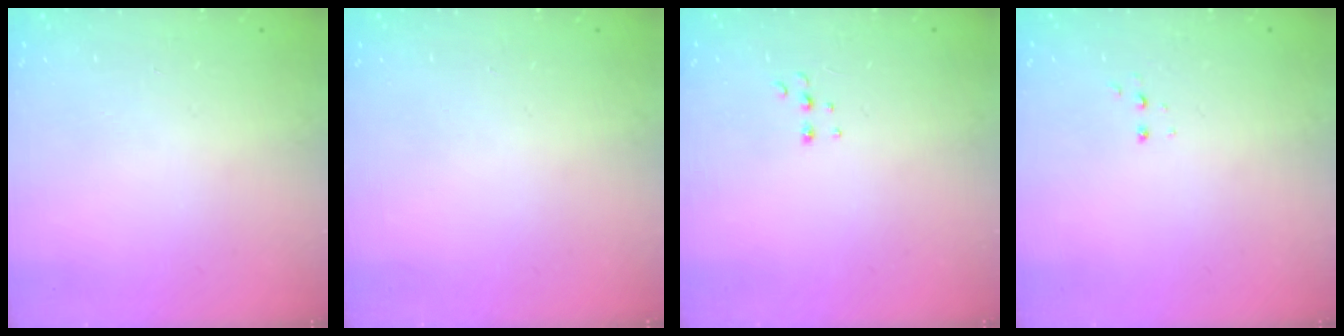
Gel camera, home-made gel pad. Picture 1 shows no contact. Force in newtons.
{"total": 0.0}
{"total": 3.8, "press": 3.7, "slide": 0.8}
{"total": 2.8, "press": 2.7, "slide": 0.5}